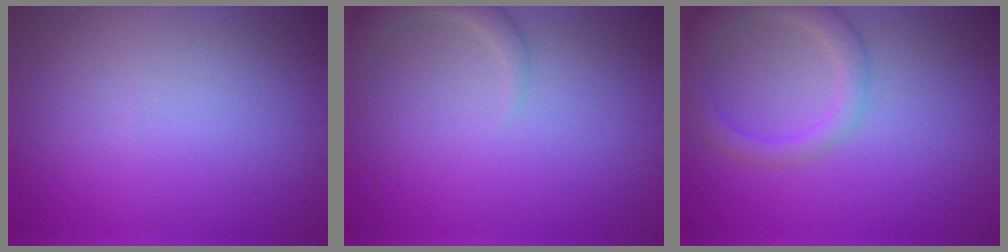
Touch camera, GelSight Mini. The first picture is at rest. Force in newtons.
{"total": 2.3, "press": 2.3, "slide": 0.3}
{"total": 3.7, "press": 3.7, "slide": 0.2}